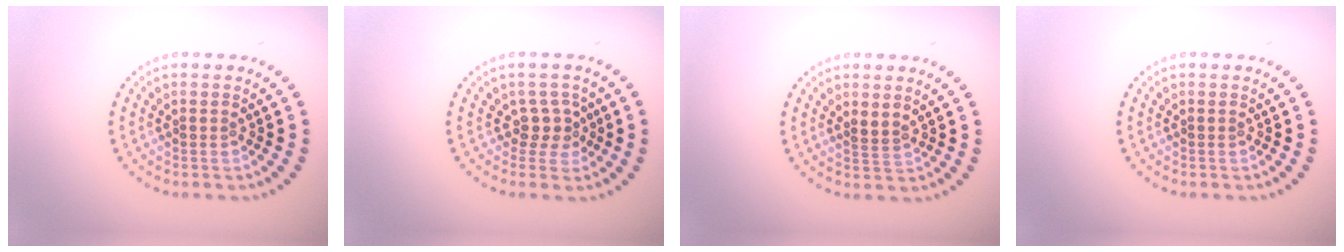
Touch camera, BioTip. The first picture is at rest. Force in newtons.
{"total": 2.0, "press": 1.4, "slide": 1.4}
{"total": 1.1, "press": 0.9, "slide": 0.7}
{"total": 0.0}